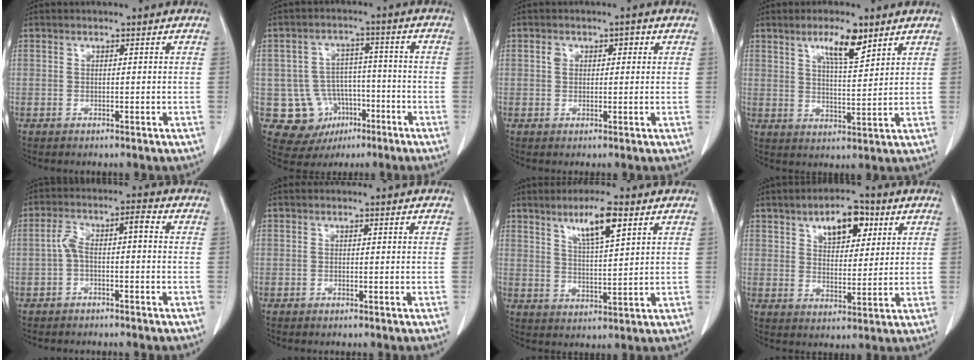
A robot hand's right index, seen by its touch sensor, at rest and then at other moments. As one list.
[{"total": 9.7, "force": [-3.4, 8.8, 2.6], "torque": [-0.046, 0.023, -0.039]}, {"total": 2.6, "force": [0.8, 1.9, 1.5], "torque": [-0.024, 0.017, 0.013]}, {"total": 6.7, "force": [4.3, 1.3, 5.0], "torque": [-0.089, -0.001, 0.075]}, {"total": 5.1, "force": [-0.7, 1.5, 4.8], "torque": [-0.099, 0.035, -0.013]}, {"total": 0.0}, {"total": 7.1, "force": [4.1, 0.8, 5.8], "torque": [-0.105, -0.001, 0.073]}, {"total": 8.0, "force": [4.0, 3.9, 5.7], "torque": [-0.084, 0.009, 0.064]}]